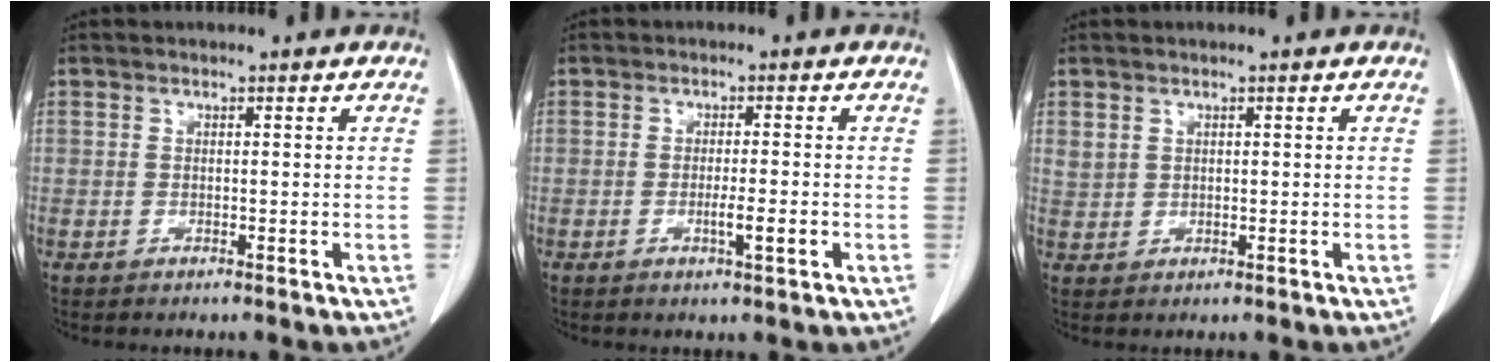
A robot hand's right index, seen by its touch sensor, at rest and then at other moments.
{"total": 3.2, "force": [-0.9, 0.2, 3.1], "torque": [-0.052, -0.004, -0.014]}
{"total": 1.8, "force": [1.1, 1.3, 0.6], "torque": [-0.011, 0.004, 0.027]}